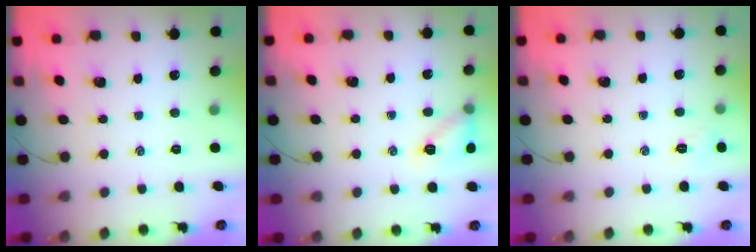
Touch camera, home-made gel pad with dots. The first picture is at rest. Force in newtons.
{"total": 10.3, "press": 10.2, "slide": 0.9}
{"total": 4.5, "press": 4.4, "slide": 1.2}